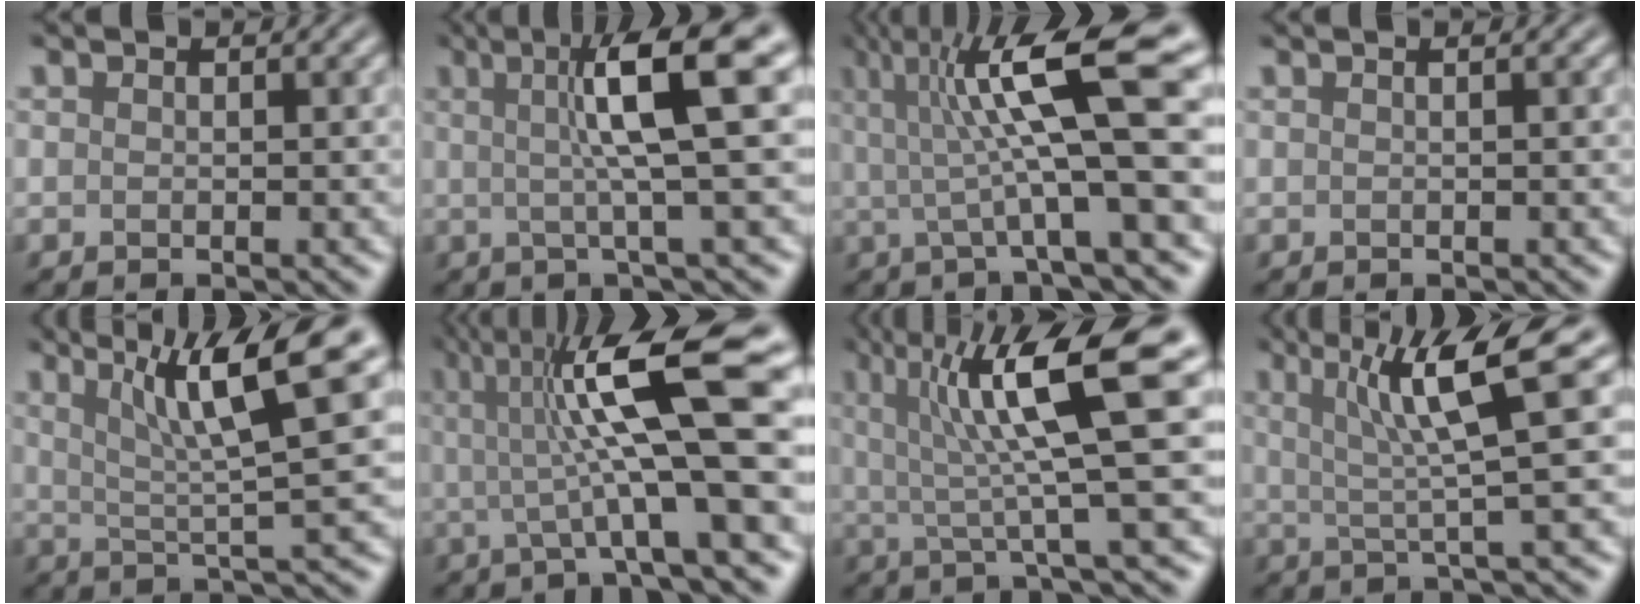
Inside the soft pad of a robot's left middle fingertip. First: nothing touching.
{"total": 8.2, "force": [1.5, 1.2, 8.0], "torque": [-0.114, 0.016, 0.021]}
{"total": 10.8, "force": [2.2, 2.2, 10.3], "torque": [-0.163, 0.007, 0.035]}
{"total": 1.2, "force": [0.6, 0.6, 0.9], "torque": [-0.007, -0.001, -0.009]}
{"total": 9.0, "force": [3.6, 1.7, 8.1], "torque": [-0.125, 0.013, 0.059]}
{"total": 12.2, "force": [2.0, 2.7, 11.8], "torque": [-0.184, 0.011, 0.029]}
{"total": 10.7, "force": [2.9, 1.9, 10.2], "torque": [-0.150, 0.009, 0.043]}
{"total": 7.6, "force": [2.4, 1.2, 7.1], "torque": [-0.115, 0.016, 0.037]}